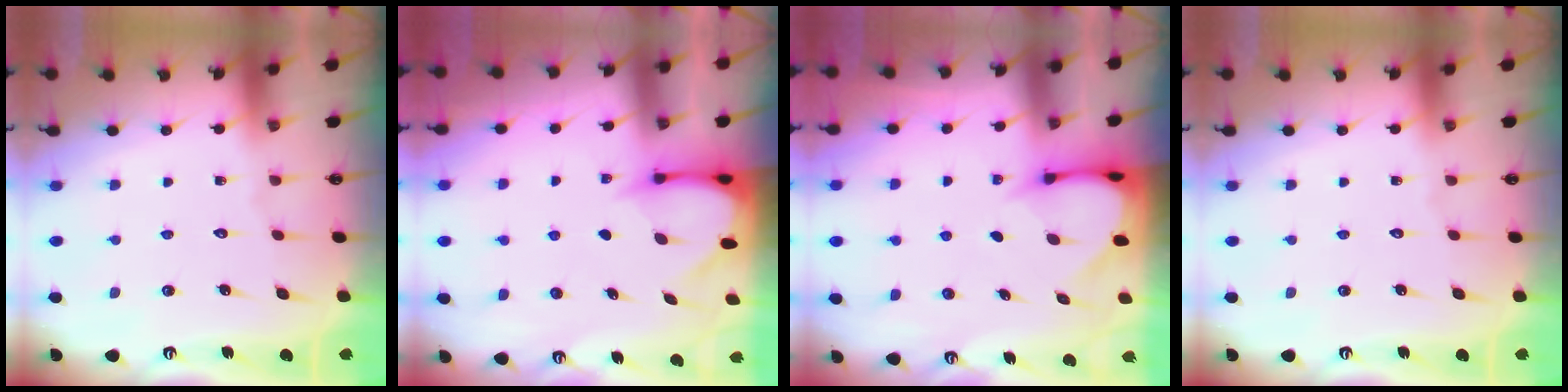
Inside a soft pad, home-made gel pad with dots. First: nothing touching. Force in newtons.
{"total": 3.3, "press": 3.3, "slide": 0.3}
{"total": 3.5, "press": 3.5, "slide": 0.2}
{"total": 0.0}